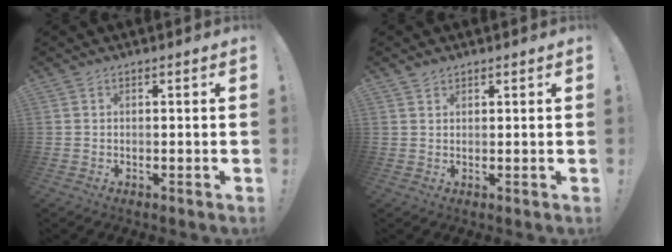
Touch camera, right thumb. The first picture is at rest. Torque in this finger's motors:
{"motor_torque": [-0.02, -0.01, 0.16, 0.03, 0.00]}